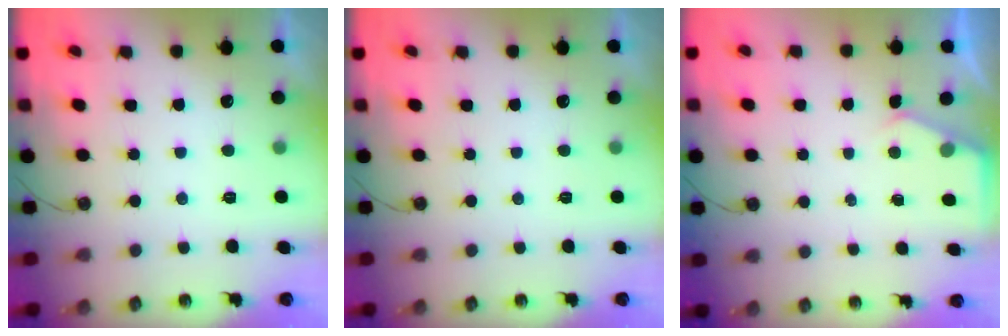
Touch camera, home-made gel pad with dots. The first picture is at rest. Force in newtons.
{"total": 0.0}
{"total": 3.4, "press": 3.4, "slide": 0.4}